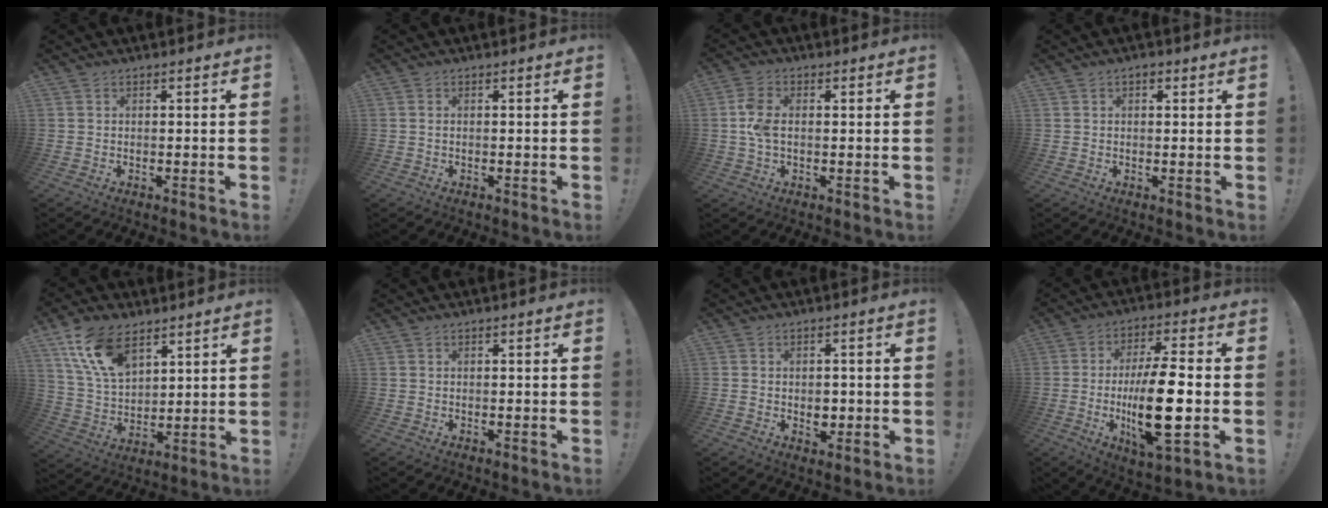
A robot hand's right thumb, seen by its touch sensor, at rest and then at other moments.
{"total": 0.6, "force": [0.1, 0.2, 0.5], "torque": [-0.020, 0.005, 0.004]}
{"total": 6.3, "force": [0.1, 3.6, 5.2], "torque": [-0.112, 0.007, 0.001]}
{"total": 1.1, "force": [0.6, 0.6, 0.7], "torque": [-0.015, 0.001, 0.011]}
{"total": 15.5, "force": [9.3, 8.4, 9.2], "torque": [-0.191, -0.033, 0.179]}
{"total": 0.0}
{"total": 3.2, "force": [-0.5, 2.7, 1.7], "torque": [-0.012, 0.000, -0.010]}
{"total": 18.8, "force": [-2.9, 5.5, 17.7], "torque": [-0.313, -0.003, -0.048]}